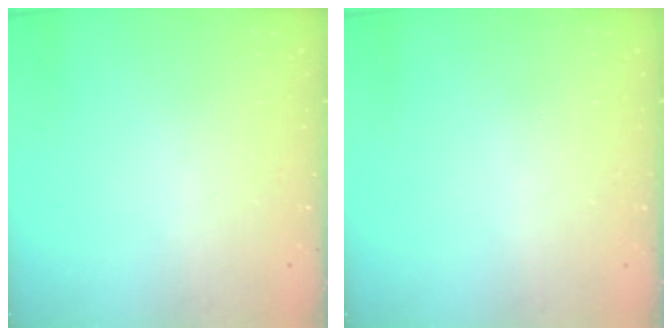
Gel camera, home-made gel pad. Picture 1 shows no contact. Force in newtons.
{"total": 0.0}